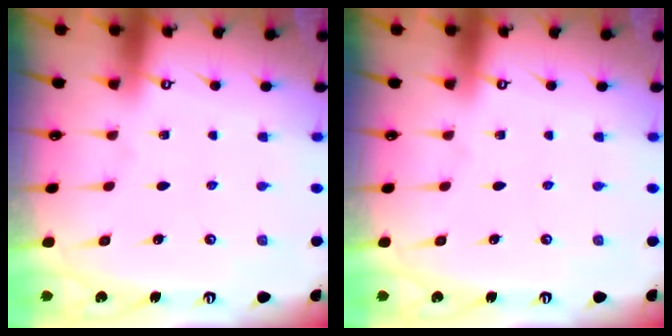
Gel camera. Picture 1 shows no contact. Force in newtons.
{"total": 0.0}